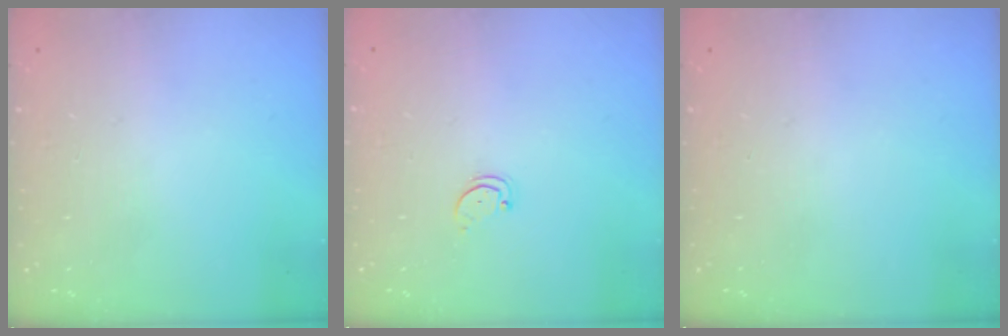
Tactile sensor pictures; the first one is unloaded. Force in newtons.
{"total": 1.6, "press": 1.6, "slide": 0.4}
{"total": 0.0}